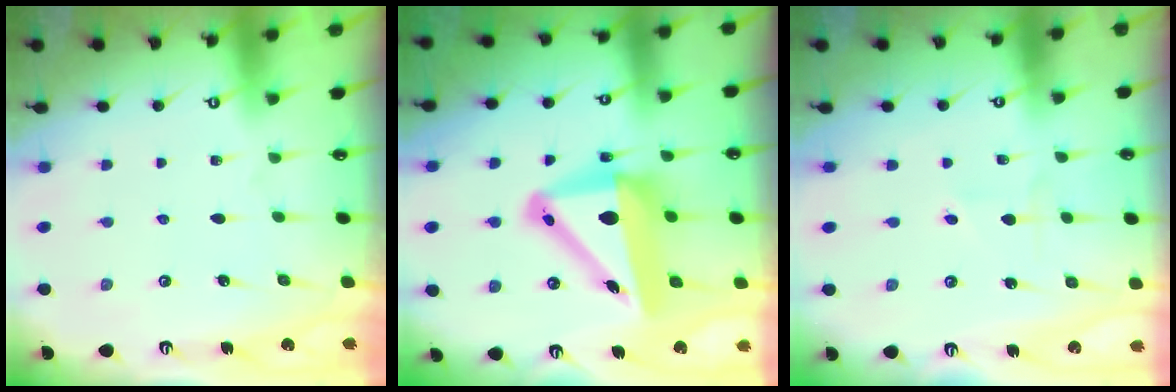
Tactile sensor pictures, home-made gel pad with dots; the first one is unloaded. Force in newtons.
{"total": 13.6, "press": 13.3, "slide": 2.6}
{"total": 1.9, "press": 1.9, "slide": 0.2}